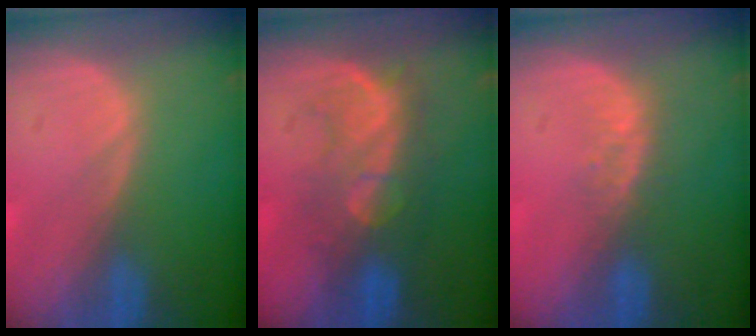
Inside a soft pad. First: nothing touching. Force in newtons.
{"total": 7.8, "press": 7.7, "slide": 1.2}
{"total": 2.9, "press": 2.3, "slide": 1.8}